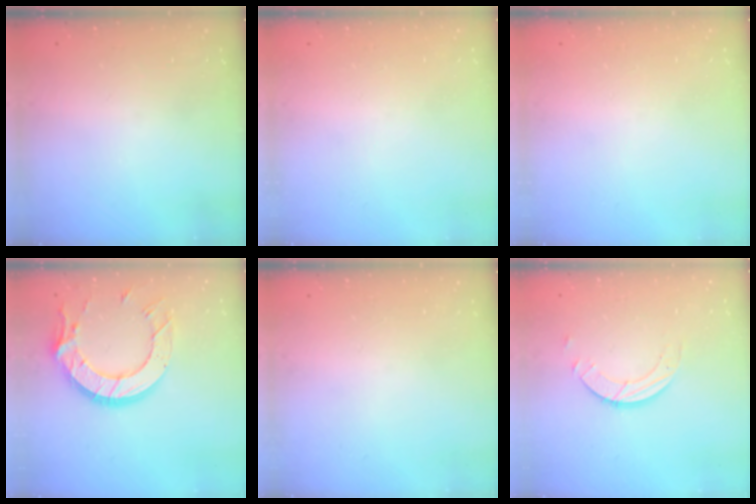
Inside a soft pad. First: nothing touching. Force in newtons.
{"total": 0.0}
{"total": 0.0}
{"total": 15.9, "press": 15.9, "slide": 1.0}
{"total": 0.0}
{"total": 3.4, "press": 3.4, "slide": 0.3}